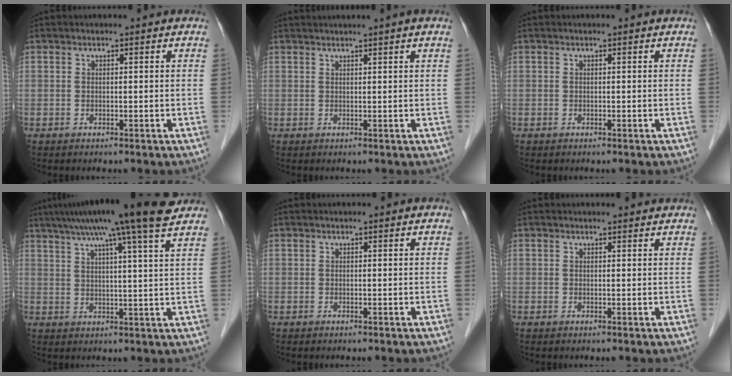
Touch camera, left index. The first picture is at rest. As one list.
[{"total": 3.0, "force": [2.4, -0.8, 1.7], "torque": [-0.020, 0.018, 0.042]}, {"total": 0.0}, {"total": 15.4, "force": [11.9, -1.3, 9.7], "torque": [-0.158, 0.026, 0.157]}, {"total": 0.0}, {"total": 1.7, "force": [1.7, 0.1, 0.2], "torque": [-0.011, 0.001, 0.016]}]